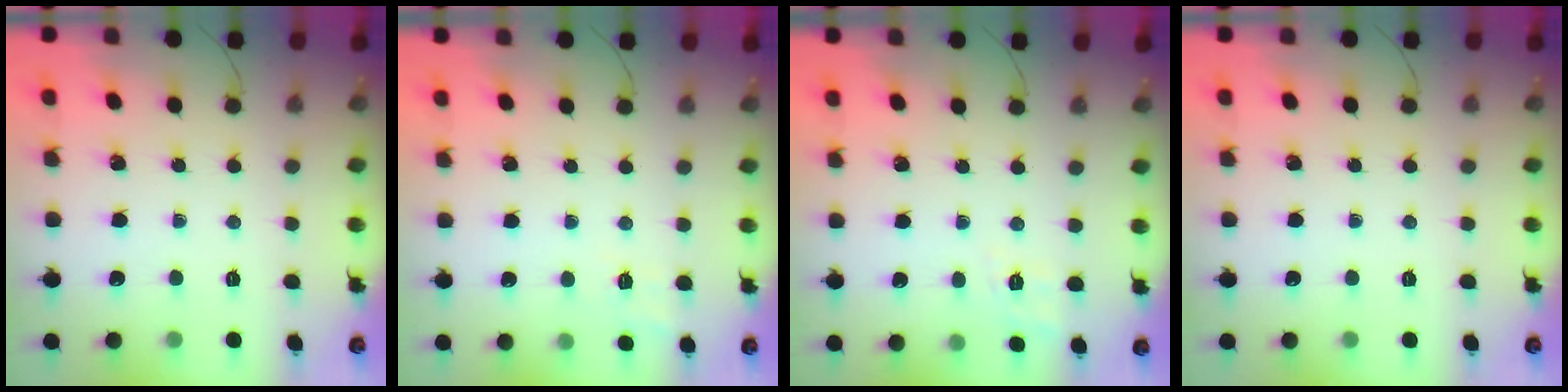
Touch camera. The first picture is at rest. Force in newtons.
{"total": 5.8, "press": 5.5, "slide": 2.0}
{"total": 2.0, "press": 0.1, "slide": 2.0}
{"total": 0.0}